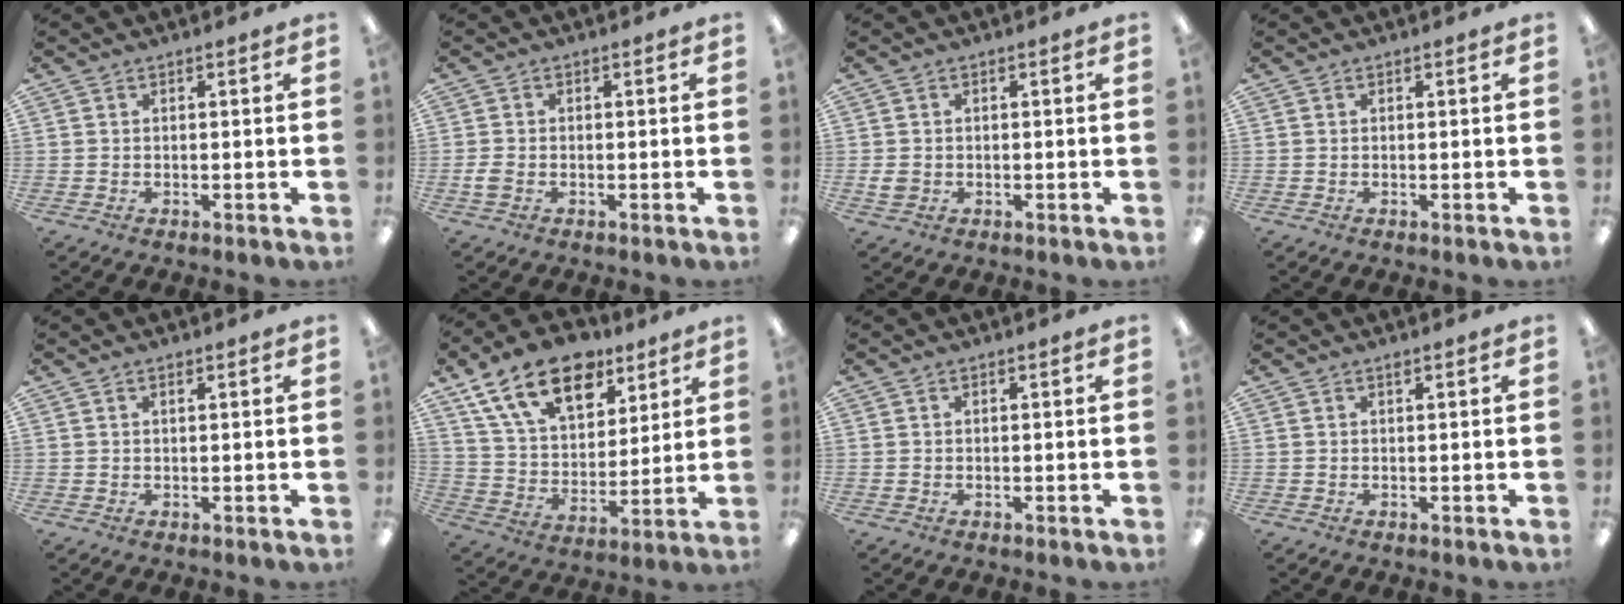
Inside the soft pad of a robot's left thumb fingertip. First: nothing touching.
{"total": 2.2, "force": [-0.7, 1.4, 1.6], "torque": [-0.034, 0.001, -0.013]}
{"total": 2.5, "force": [-0.3, 2.0, 1.4], "torque": [-0.030, 0.002, -0.007]}
{"total": 0.0}
{"total": 0.7, "force": [0.5, 0.3, 0.4], "torque": [-0.010, 0.002, 0.009]}
{"total": 18.8, "force": [11.7, 10.5, 10.3], "torque": [-0.172, -0.051, 0.211]}
{"total": 0.0}
{"total": 0.6, "force": [0.5, 0.1, 0.3], "torque": [-0.007, 0.002, 0.008]}